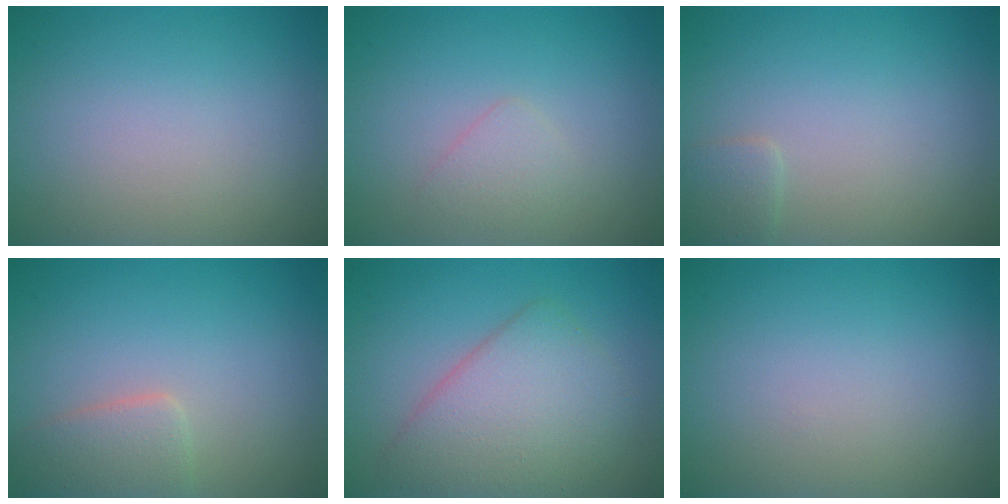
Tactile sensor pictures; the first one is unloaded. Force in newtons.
{"total": 1.3, "press": 1.3, "slide": 0.1}
{"total": 1.1, "press": 1.1, "slide": 0.1}
{"total": 2.6, "press": 2.5, "slide": 0.3}
{"total": 5.4, "press": 5.4, "slide": 0.1}
{"total": 0.0}